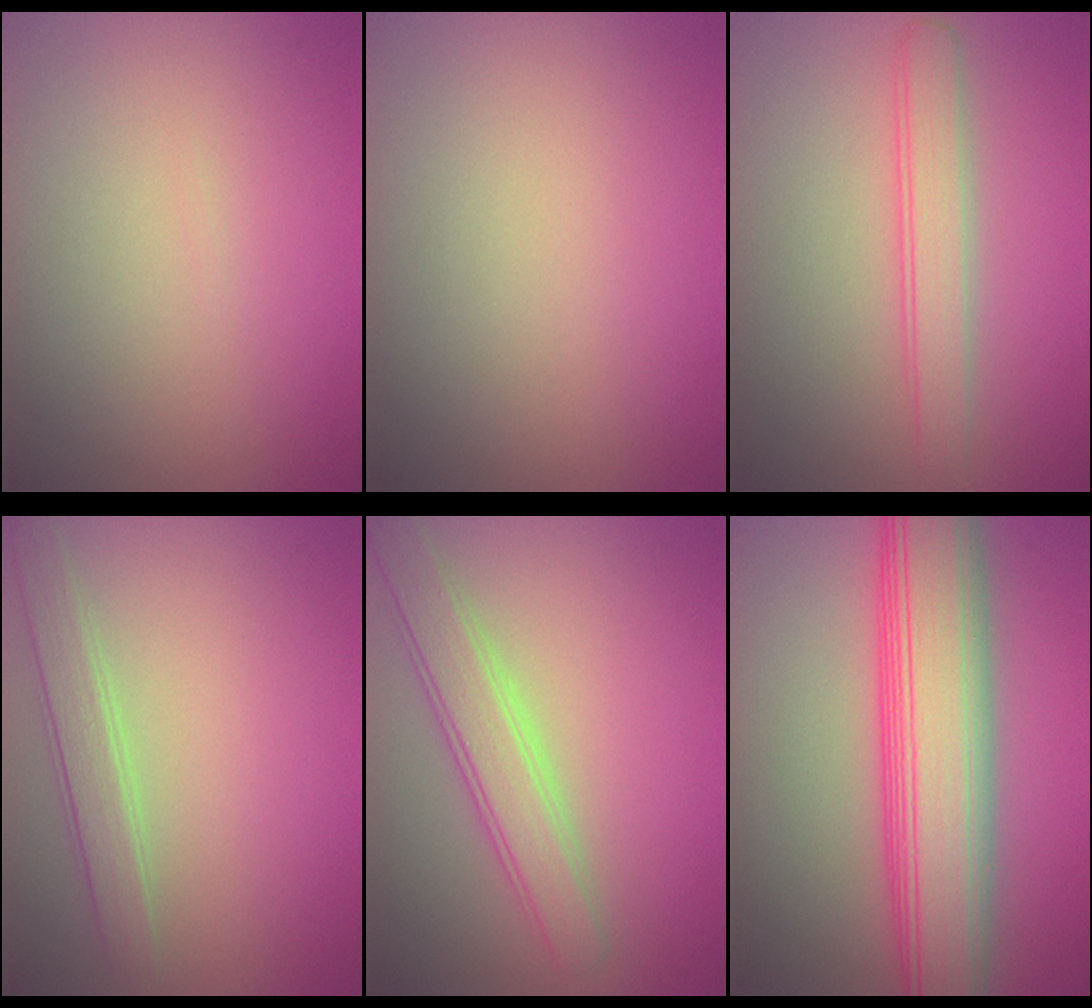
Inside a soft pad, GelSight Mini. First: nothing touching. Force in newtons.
{"total": 0.0}
{"total": 2.9, "press": 2.9, "slide": 0.1}
{"total": 2.6, "press": 2.6, "slide": 0.1}
{"total": 4.0, "press": 4.0, "slide": 0.4}
{"total": 10.5, "press": 10.5, "slide": 0.3}